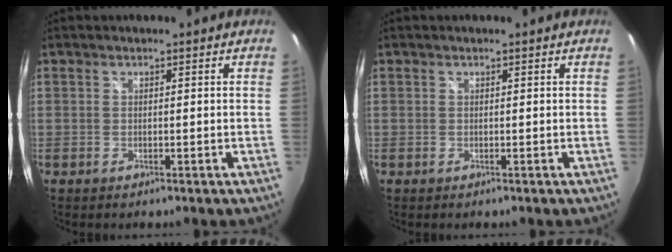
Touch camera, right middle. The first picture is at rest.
{"total": 0.0}